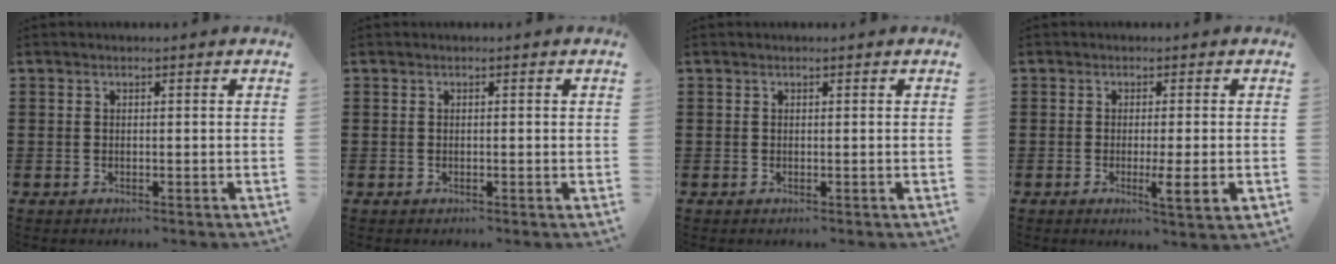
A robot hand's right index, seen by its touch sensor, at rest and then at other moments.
{"total": 0.0}
{"total": 0.0}
{"total": 4.2, "force": [-1.0, 0.0, 4.1], "torque": [-0.068, -0.012, -0.017]}